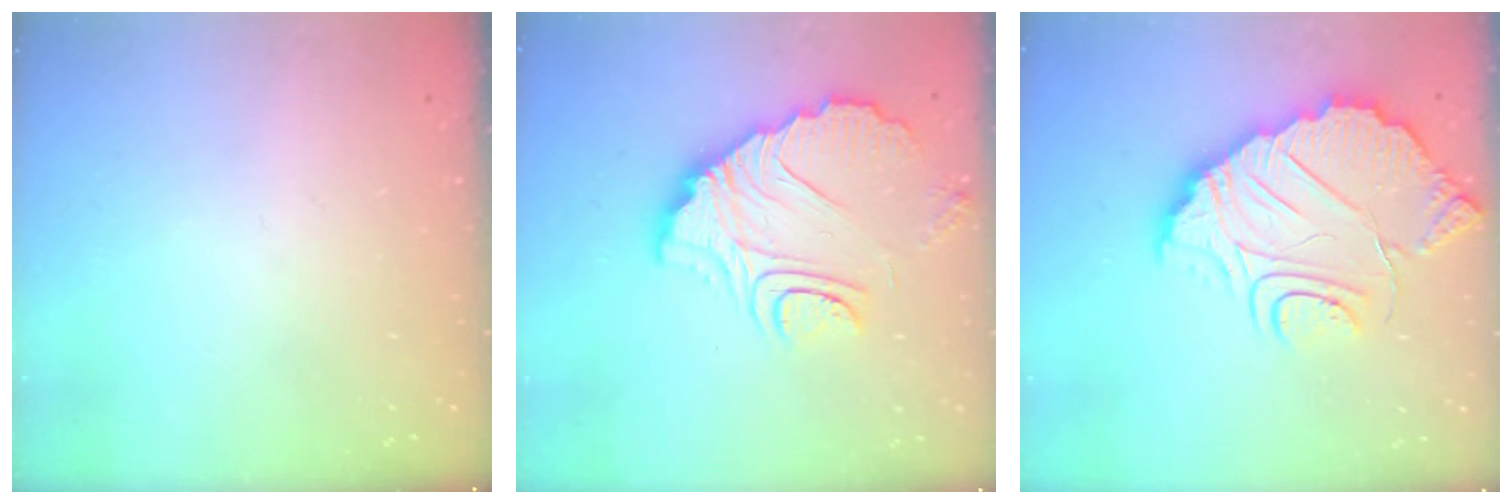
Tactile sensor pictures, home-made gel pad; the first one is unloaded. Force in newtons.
{"total": 12.0, "press": 12.0, "slide": 1.0}
{"total": 14.6, "press": 14.6, "slide": 1.3}